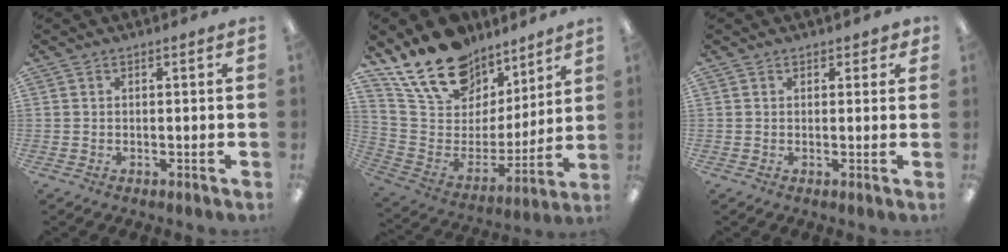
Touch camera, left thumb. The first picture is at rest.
{"total": 18.8, "force": [14.9, 9.7, 6.1], "torque": [-0.131, -0.105, 0.274]}
{"total": 1.5, "force": [1.1, 1.0, 0.5], "torque": [-0.001, 0.001, 0.017]}